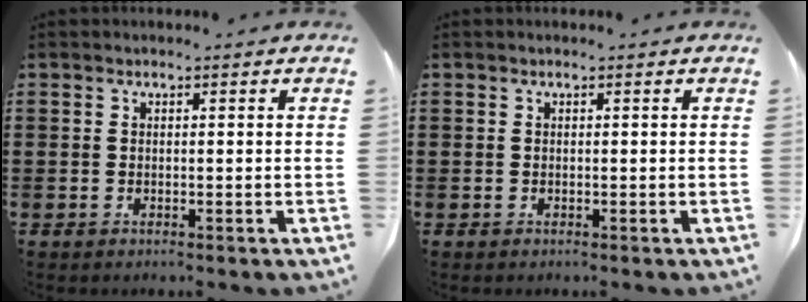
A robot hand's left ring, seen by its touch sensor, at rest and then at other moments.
{"total": 0.0}